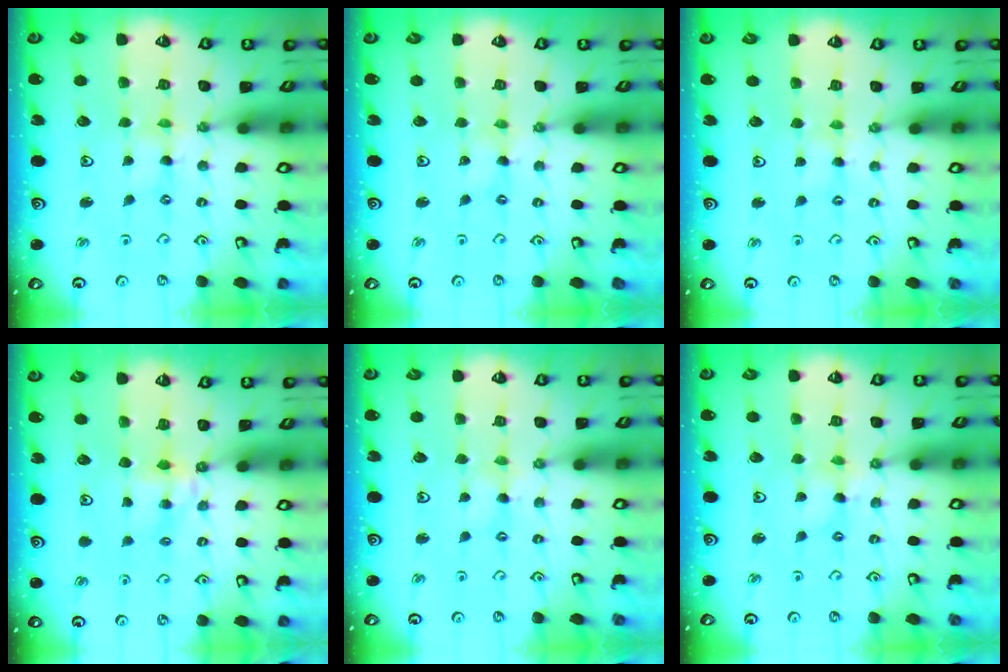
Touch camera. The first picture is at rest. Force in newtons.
{"total": 0.0}
{"total": 2.0, "press": 2.0, "slide": 0.3}
{"total": 4.3, "press": 4.3, "slide": 0.4}
{"total": 1.0, "press": 1.0, "slide": 0.2}
{"total": 2.5, "press": 2.5, "slide": 0.3}